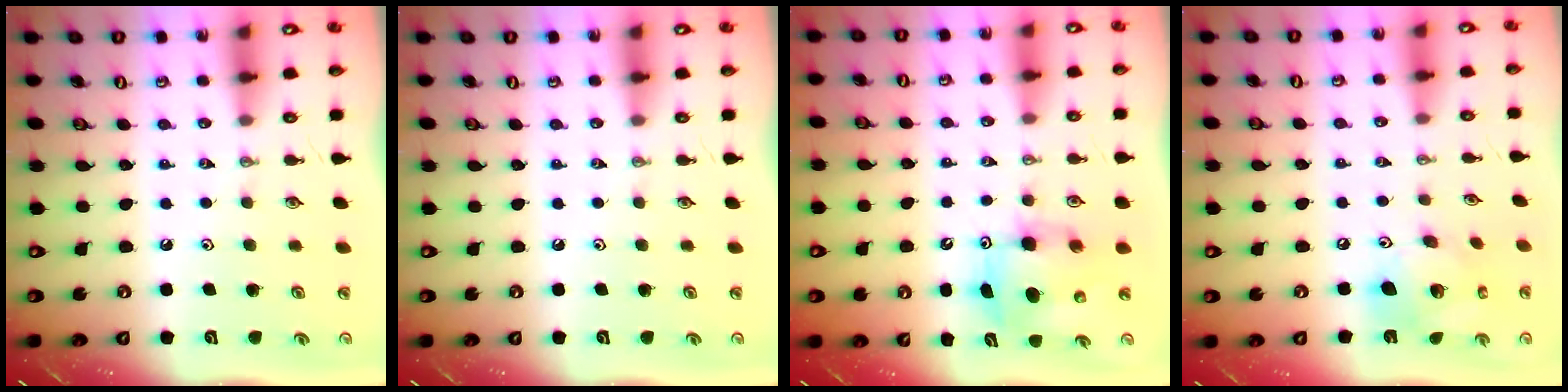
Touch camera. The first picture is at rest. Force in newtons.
{"total": 0.0}
{"total": 7.0, "press": 6.8, "slide": 1.6}
{"total": 15.3, "press": 15.2, "slide": 2.1}